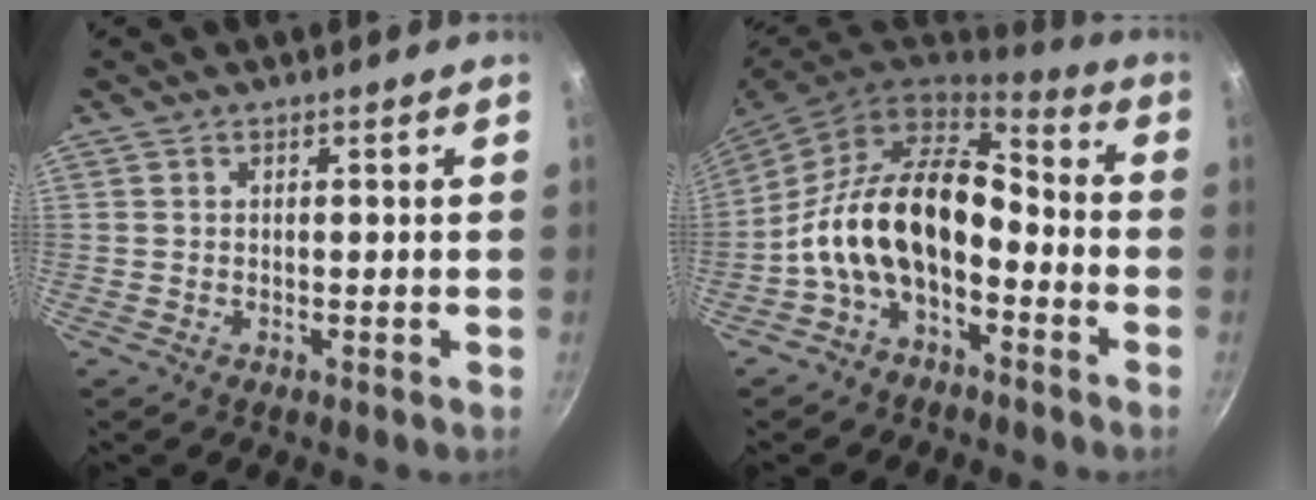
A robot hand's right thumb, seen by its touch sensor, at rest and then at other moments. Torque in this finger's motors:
{"motor_torque": [-0.04, 1.12, 1.40, -1.37, 0.40]}